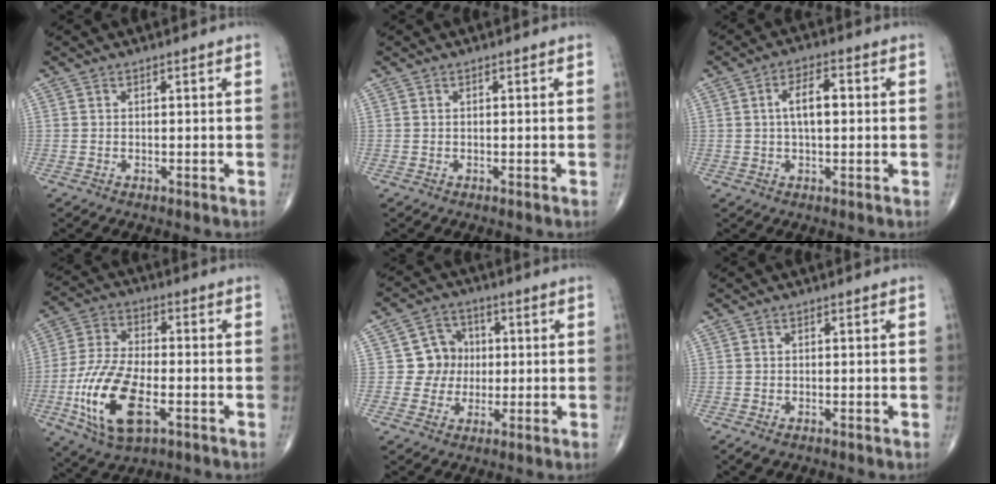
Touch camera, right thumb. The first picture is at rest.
{"total": 0.0}
{"total": 5.9, "force": [0.6, 2.6, 5.2], "torque": [-0.082, 0.009, 0.004]}
{"total": 16.5, "force": [-5.2, 7.8, 13.6], "torque": [-0.275, 0.011, -0.092]}
{"total": 7.0, "force": [0.3, 6.7, 1.9], "torque": [0.011, 0.013, -0.002]}
{"total": 1.4, "force": [-0.8, 0.8, 0.9], "torque": [-0.020, -0.002, -0.010]}